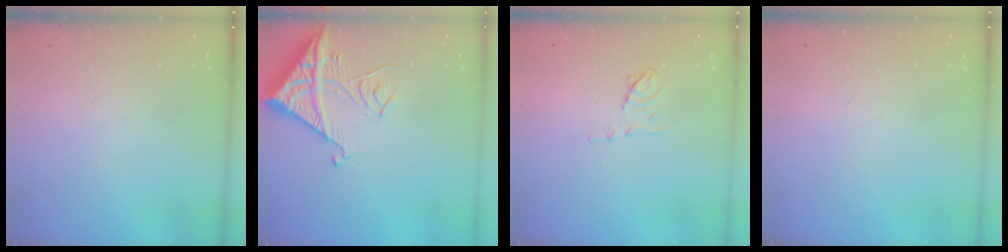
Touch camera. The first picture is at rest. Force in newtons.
{"total": 13.7, "press": 13.6, "slide": 1.1}
{"total": 7.6, "press": 7.6, "slide": 0.8}
{"total": 0.0}